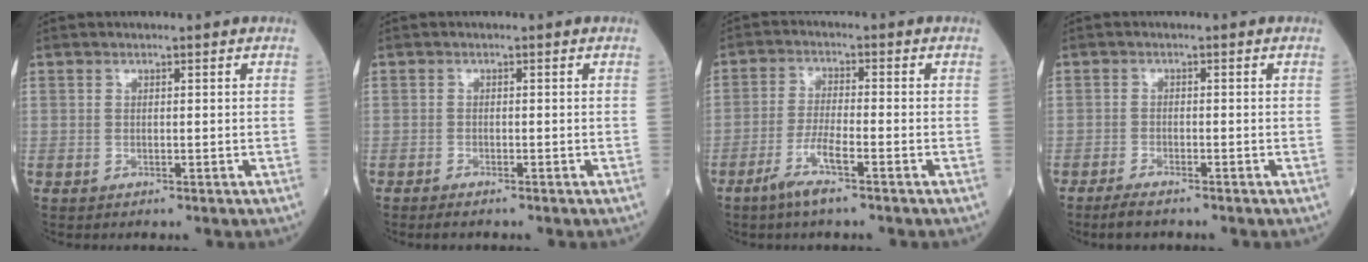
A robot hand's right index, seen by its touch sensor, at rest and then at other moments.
{"total": 1.1, "force": [-1.0, 0.1, 0.6], "torque": [-0.017, -0.003, -0.015]}
{"total": 5.3, "force": [-3.2, 0.1, 4.2], "torque": [-0.085, -0.006, -0.066]}
{"total": 2.7, "force": [-2.3, 0.4, 1.4], "torque": [-0.035, -0.006, -0.038]}